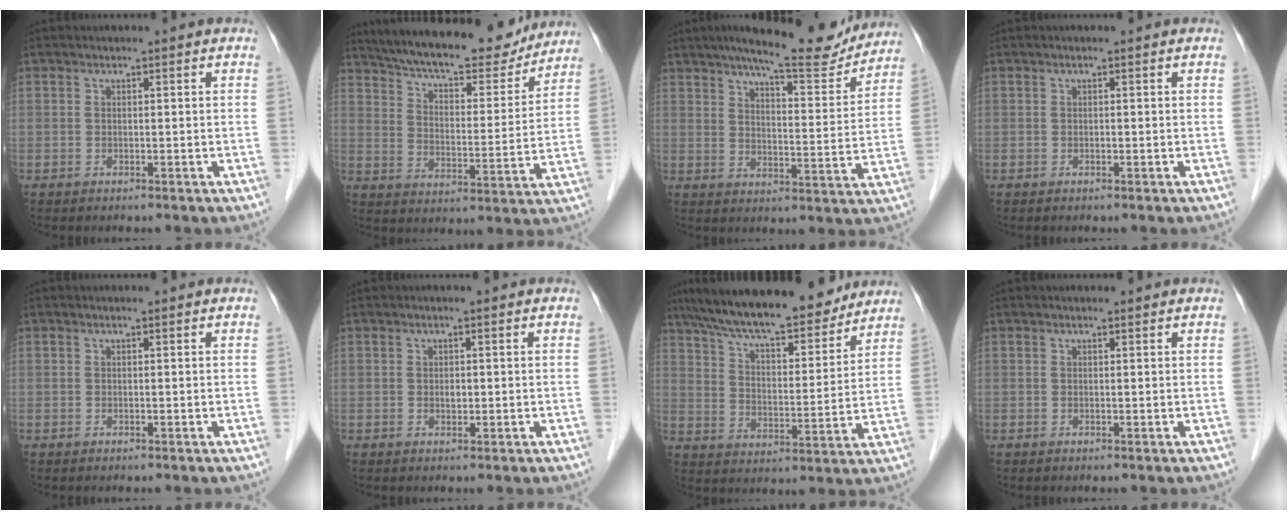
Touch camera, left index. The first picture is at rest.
{"total": 21.4, "force": [19.0, 5.0, 8.5], "torque": [-0.141, 0.003, 0.269]}
{"total": 15.3, "force": [13.4, 2.4, 6.9], "torque": [-0.097, -0.014, 0.181]}
{"total": 0.0}
{"total": 0.0}
{"total": 1.0, "force": [0.1, 0.7, 0.7], "torque": [-0.012, 0.001, 0.002]}
{"total": 20.1, "force": [17.3, 4.3, 9.2], "torque": [-0.157, 0.019, 0.266]}
{"total": 0.5, "force": [0.5, 0.1, 0.2], "torque": [-0.010, 0.002, 0.008]}